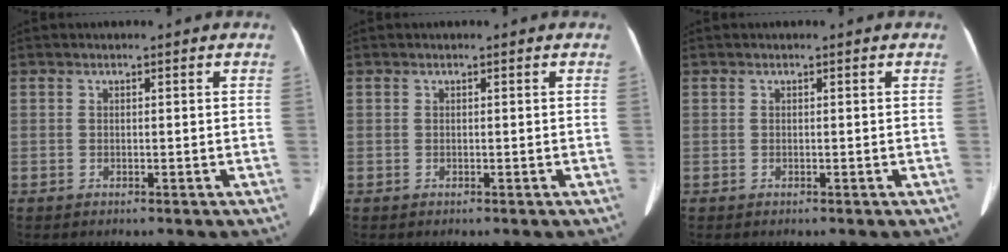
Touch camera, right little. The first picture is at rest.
{"total": 0.0}
{"total": 0.0}